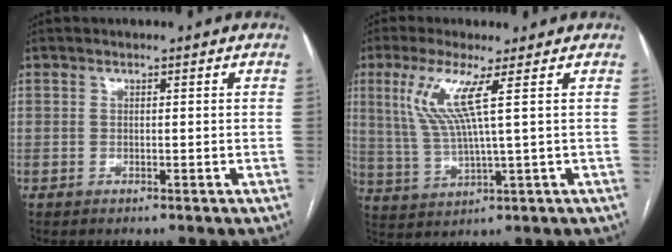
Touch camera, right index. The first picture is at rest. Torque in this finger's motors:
{"motor_torque": [1.10, 0.48, 0.67, 0.21]}